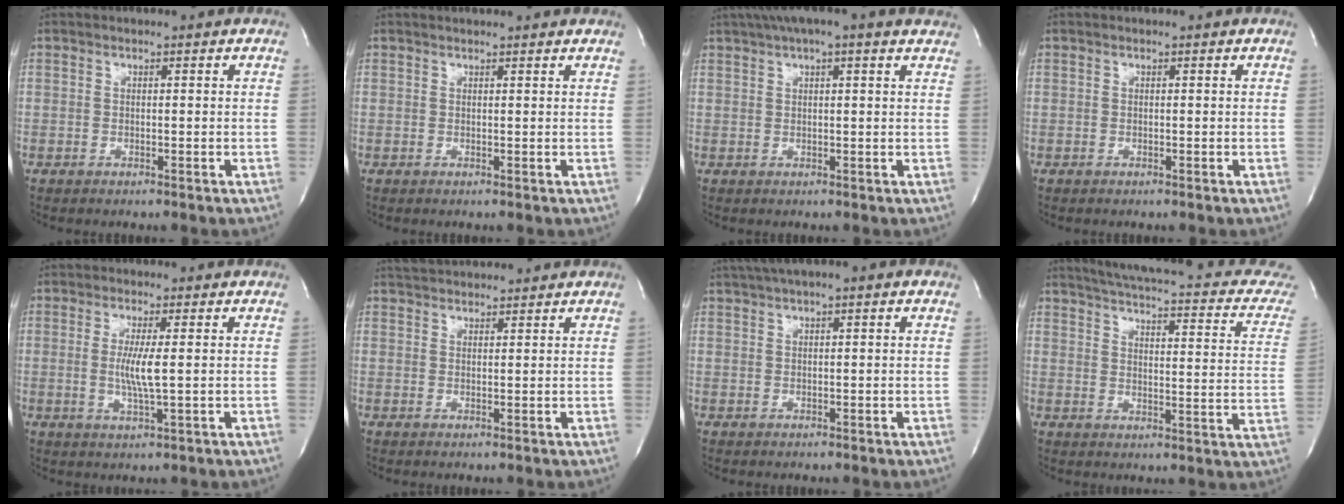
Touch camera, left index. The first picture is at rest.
{"total": 4.8, "force": [4.5, 0.5, 1.6], "torque": [-0.024, 0.021, 0.047]}
{"total": 11.0, "force": [8.4, 1.9, 6.9], "torque": [-0.120, 0.044, 0.111]}
{"total": 0.0}
{"total": 4.6, "force": [0.1, -0.1, 4.6], "torque": [-0.097, -0.012, 0.003]}
{"total": 6.1, "force": [5.8, 1.1, 1.6], "torque": [-0.028, 0.034, 0.089]}
{"total": 6.0, "force": [4.1, 0.7, 4.4], "torque": [-0.075, 0.035, 0.063]}
{"total": 20.2, "force": [17.6, 2.9, 9.4], "torque": [-0.129, -0.032, 0.203]}